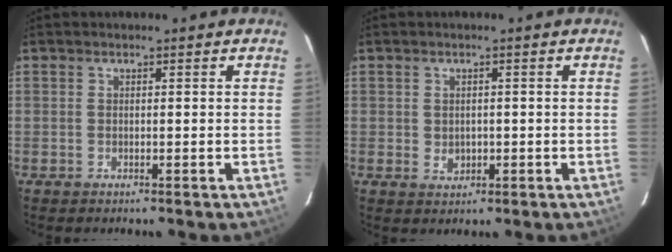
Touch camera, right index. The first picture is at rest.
{"total": 2.3, "force": [-0.2, 2.0, 1.0], "torque": [-0.016, 0.001, 0.002]}